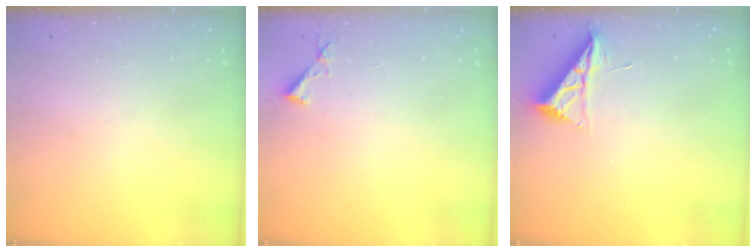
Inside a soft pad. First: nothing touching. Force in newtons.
{"total": 3.6, "press": 3.6, "slide": 0.3}
{"total": 6.8, "press": 6.7, "slide": 0.7}